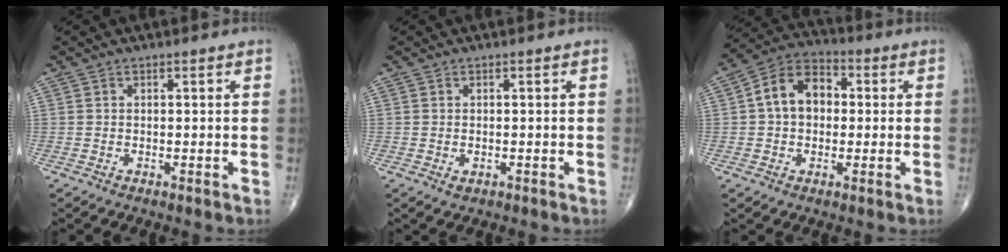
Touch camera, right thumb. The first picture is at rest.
{"total": 1.2, "force": [-0.3, 0.8, 0.9], "torque": [-0.013, -0.001, -0.001]}
{"total": 10.6, "force": [1.0, 7.7, 7.2], "torque": [-0.103, 0.028, 0.007]}